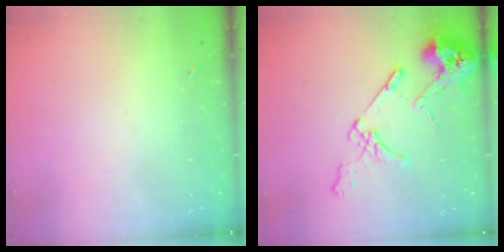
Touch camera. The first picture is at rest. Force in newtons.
{"total": 15.7, "press": 15.6, "slide": 2.0}